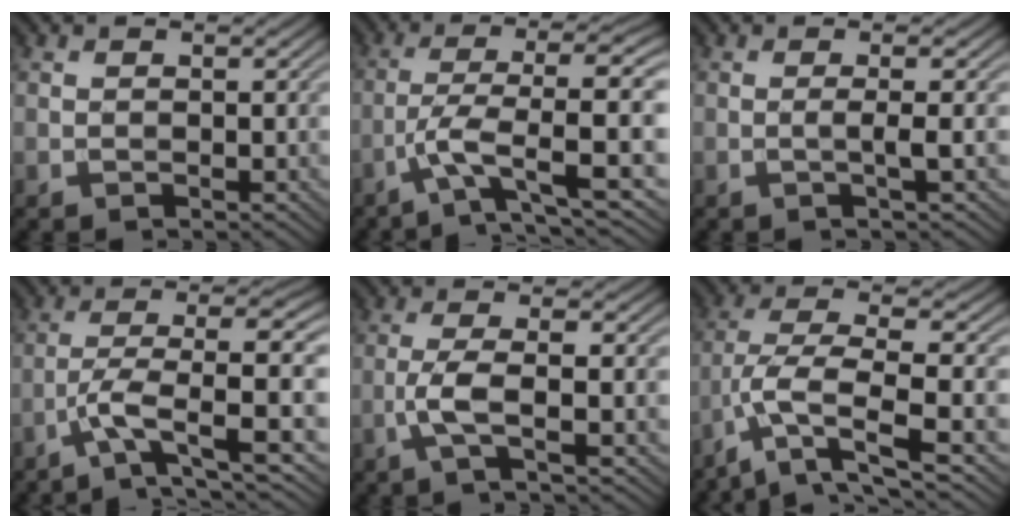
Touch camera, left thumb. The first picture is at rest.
{"total": 8.6, "force": [-2.0, 2.0, 8.2], "torque": [-0.139, 0.014, -0.041]}
{"total": 2.5, "force": [-0.1, 0.2, 2.5], "torque": [-0.042, 0.006, -0.011]}
{"total": 7.7, "force": [-2.4, 1.5, 7.2], "torque": [-0.126, 0.014, -0.051]}
{"total": 4.3, "force": [-1.1, 0.6, 4.1], "torque": [-0.083, 0.008, -0.032]}
{"total": 8.8, "force": [-4.3, 2.3, 7.4], "torque": [-0.152, -0.004, -0.088]}